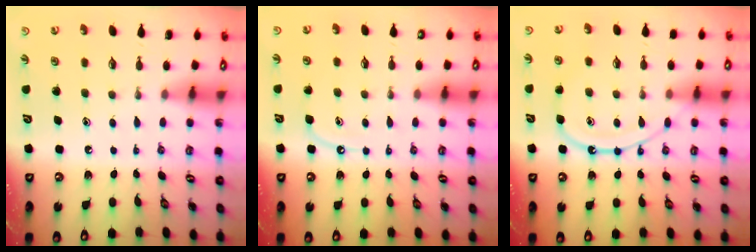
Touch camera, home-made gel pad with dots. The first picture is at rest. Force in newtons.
{"total": 5.5, "press": 5.5, "slide": 0.5}
{"total": 11.1, "press": 11.1, "slide": 1.2}